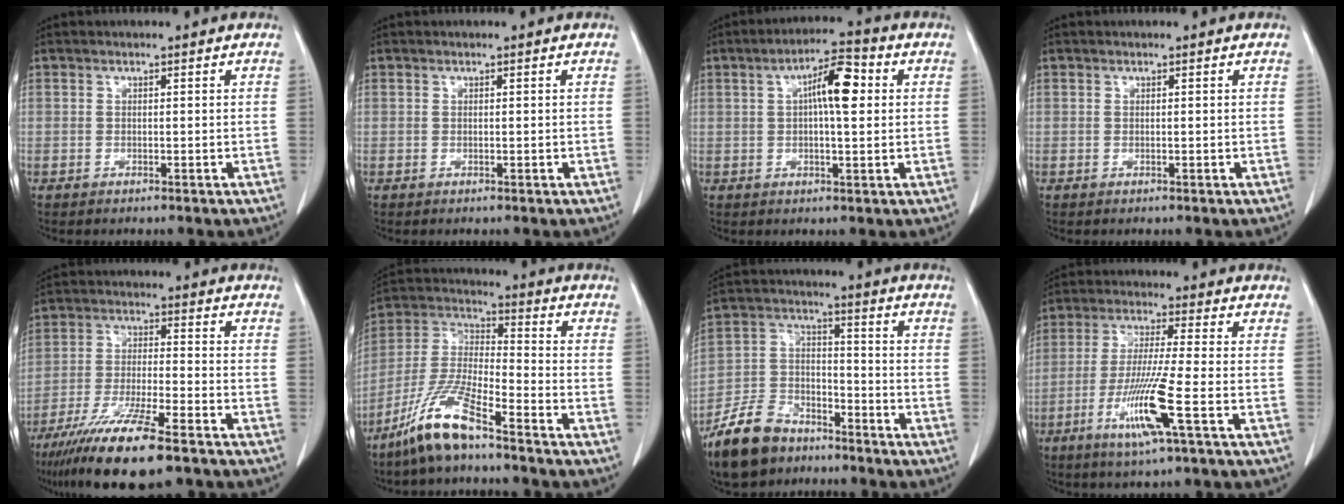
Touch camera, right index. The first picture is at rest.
{"total": 0.0}
{"total": 7.6, "force": [1.6, 1.7, 7.2], "torque": [-0.121, 0.019, 0.022]}
{"total": 0.0}
{"total": 14.4, "force": [-10.0, 1.4, 10.2], "torque": [-0.201, -0.042, -0.178]}
{"total": 11.5, "force": [-8.3, 1.2, 7.9], "torque": [-0.177, -0.017, -0.165]}
{"total": 11.6, "force": [-9.1, 5.7, 4.5], "torque": [-0.111, 0.006, -0.168]}
{"total": 10.2, "force": [-4.0, -0.9, 9.3], "torque": [-0.184, -0.021, -0.080]}